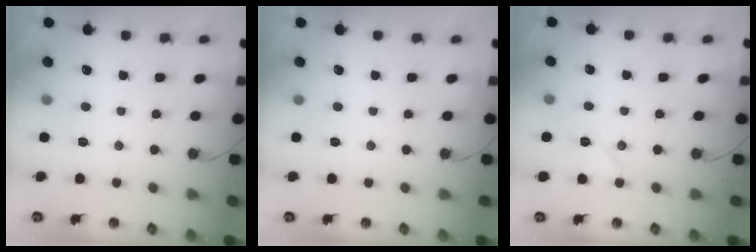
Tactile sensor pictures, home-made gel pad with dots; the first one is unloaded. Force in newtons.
{"total": 0.0}
{"total": 5.3, "press": 5.1, "slide": 1.5}